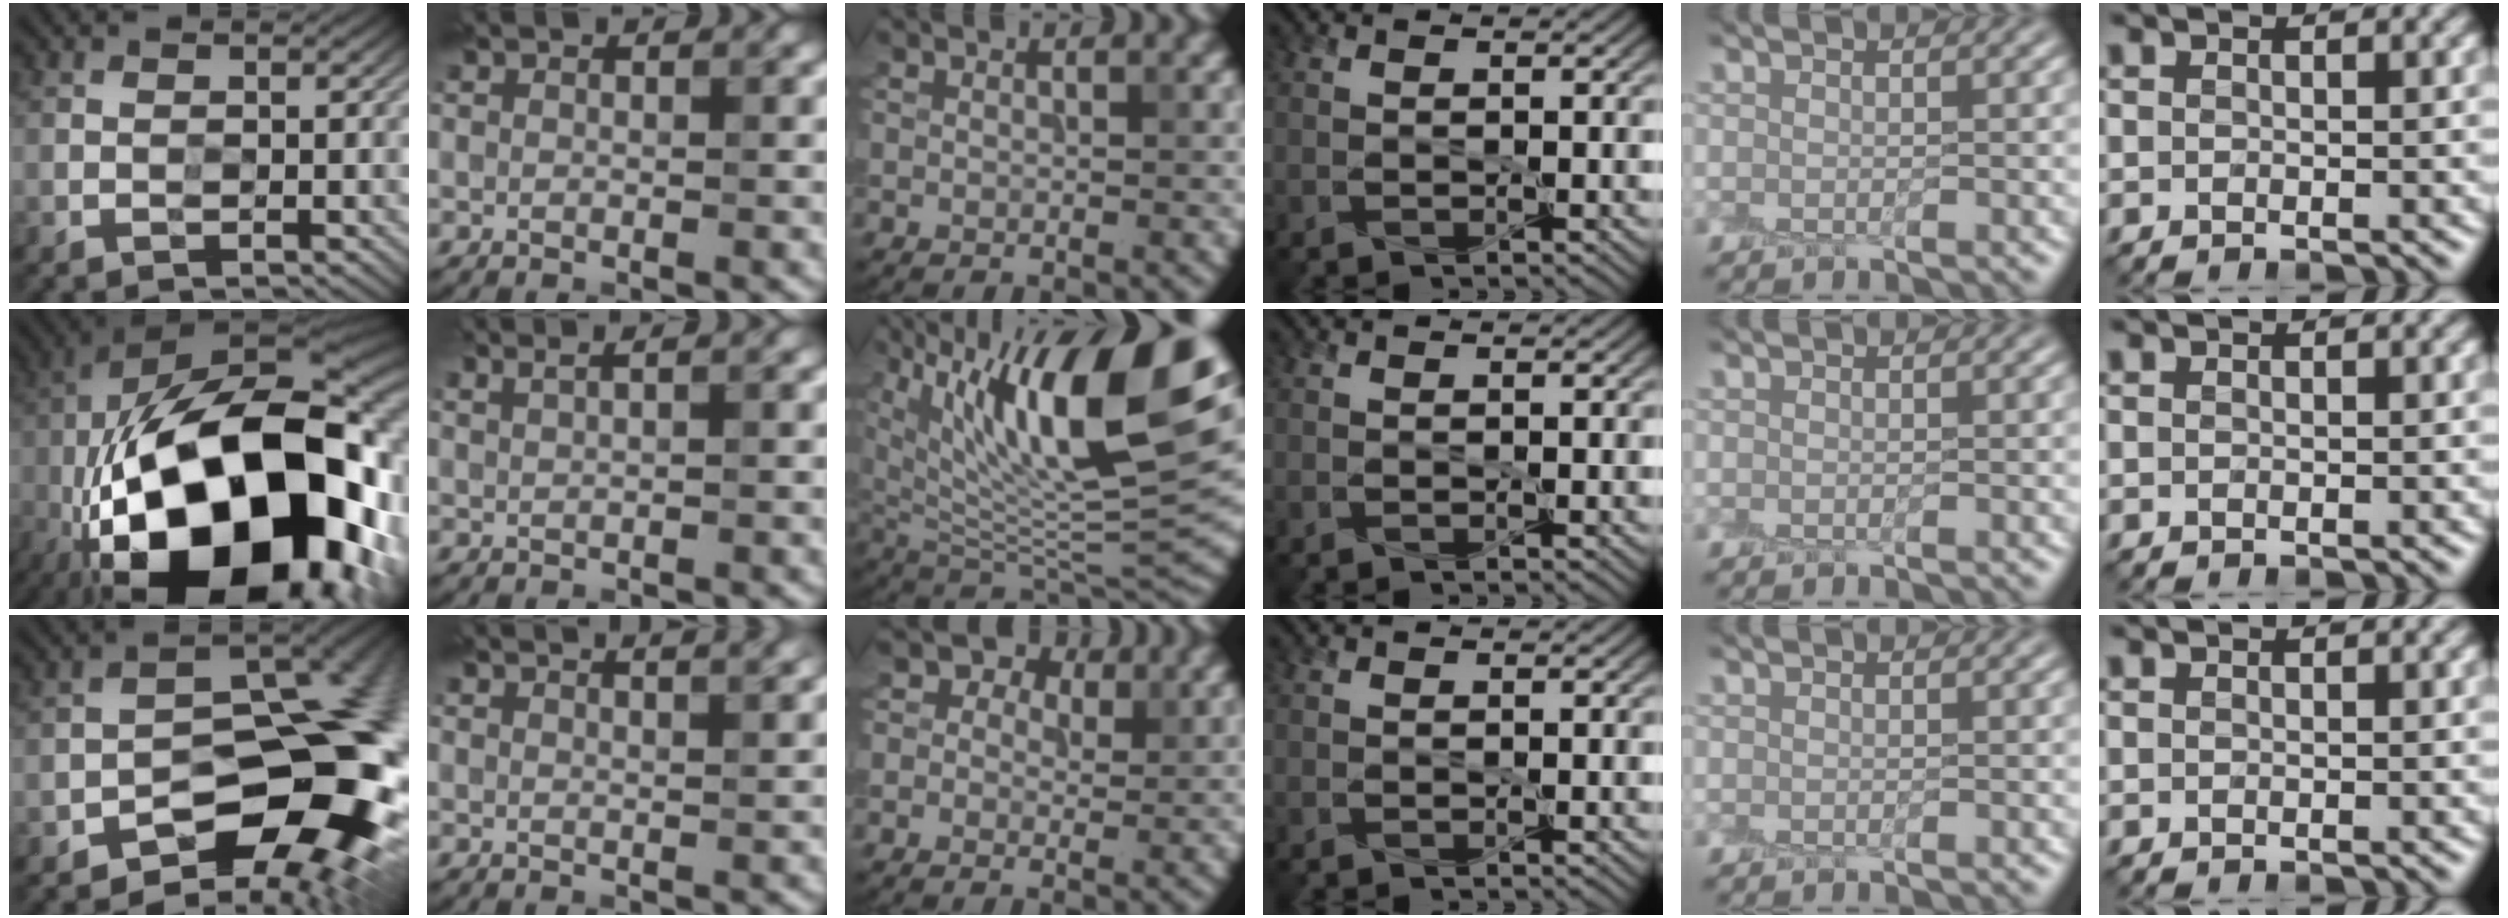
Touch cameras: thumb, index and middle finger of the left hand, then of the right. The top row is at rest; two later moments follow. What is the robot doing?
{"motion": "peel", "object": "aluminum foil"}